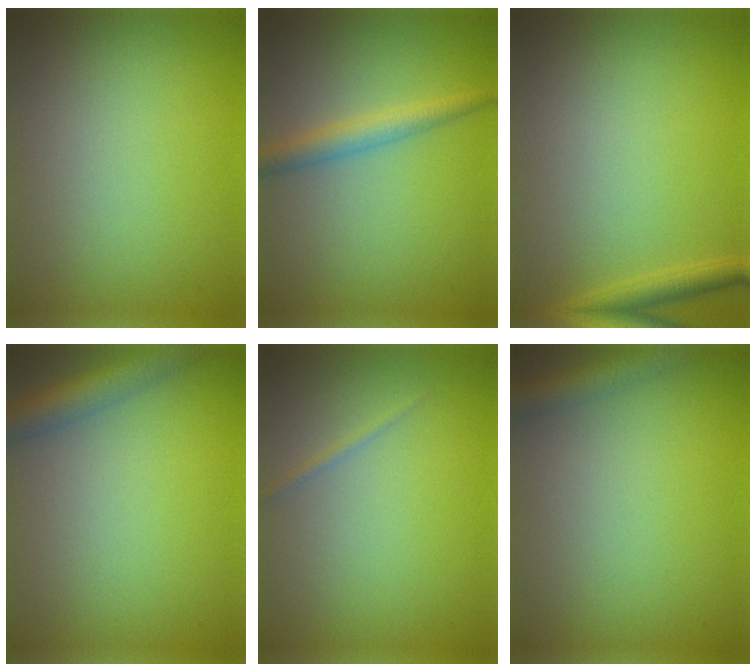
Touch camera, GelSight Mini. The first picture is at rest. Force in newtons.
{"total": 2.6, "press": 2.6, "slide": 0.1}
{"total": 1.9, "press": 1.9, "slide": 0.1}
{"total": 4.0, "press": 4.0, "slide": 0.3}
{"total": 0.6, "press": 0.6, "slide": 0.0}
{"total": 2.9, "press": 2.9, "slide": 0.1}